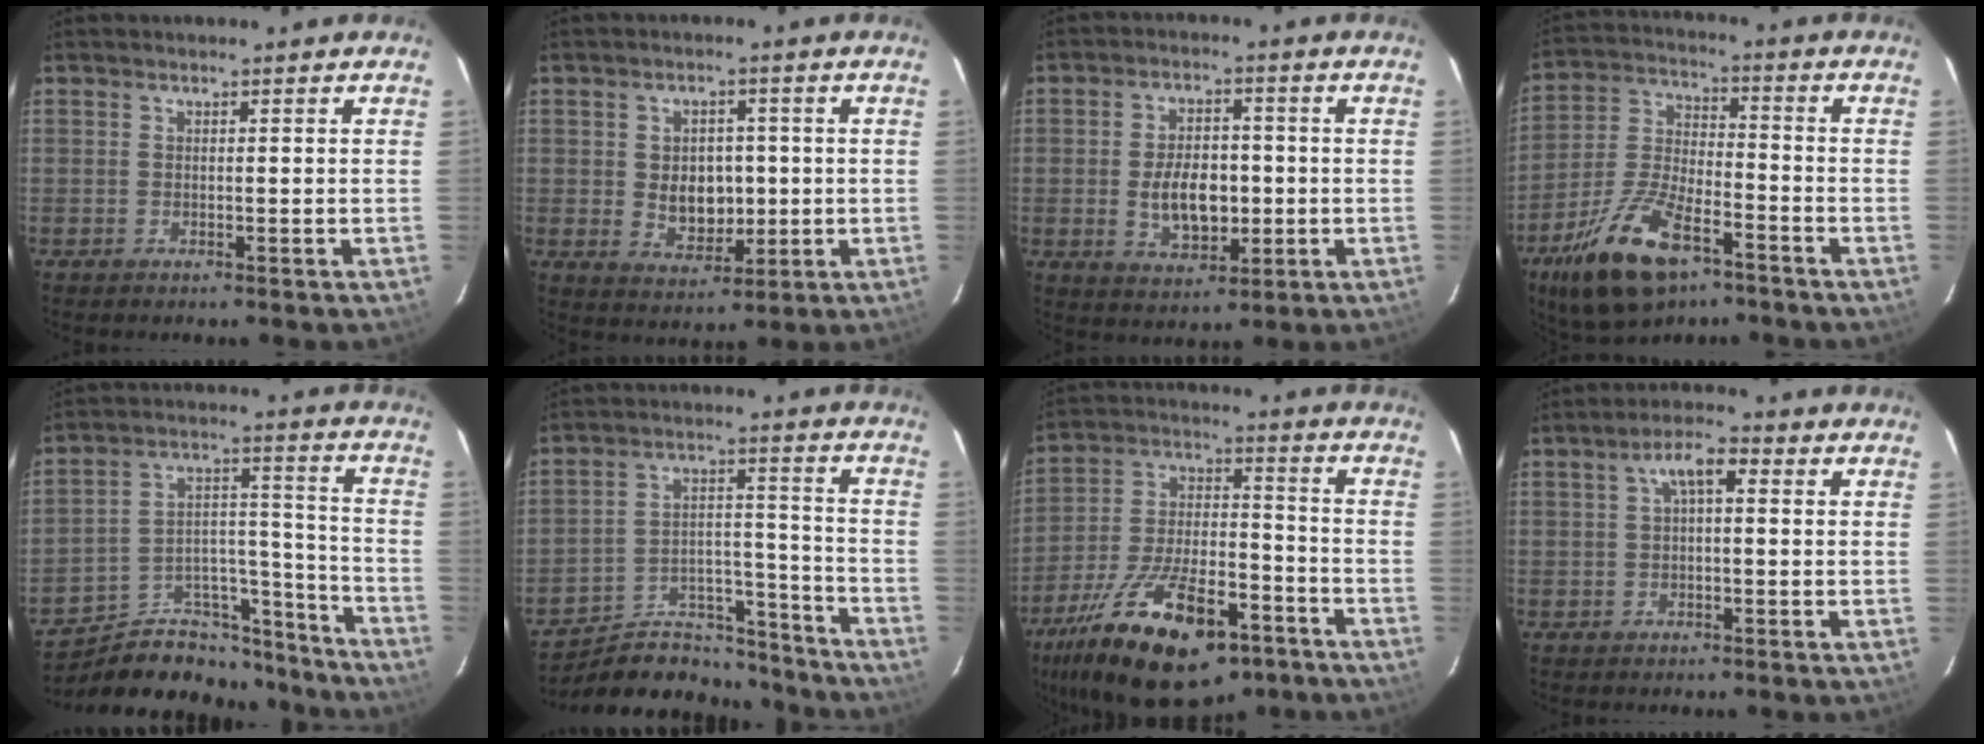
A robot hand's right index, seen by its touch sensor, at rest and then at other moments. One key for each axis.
{"total": 7.3, "fx": 0.0, "fy": 5.5, "fz": 4.8, "tx": -0.087, "ty": 0.003, "tz": 0.014}
{"total": 9.3, "fx": -1.1, "fy": 5.5, "fz": 7.4, "tx": -0.139, "ty": 0.005, "tz": -0.009}
{"total": 16.7, "fx": -9.9, "fy": 7.0, "fz": 11.5, "tx": -0.243, "ty": -0.018, "tz": -0.180}
{"total": 19.3, "fx": -16.5, "fy": 8.9, "fz": 4.3, "tx": -0.071, "ty": 0.081, "tz": -0.237}
{"total": 16.8, "fx": -15.2, "fy": 6.6, "fz": 2.9, "tx": -0.054, "ty": 0.056, "tz": -0.224}
{"total": 24.9, "fx": -15.4, "fy": 10.6, "fz": 16.5, "tx": -0.304, "ty": -0.017, "tz": -0.238}
{"total": 4.4, "fx": 0.7, "fy": 1.7, "fz": 4.0, "tx": -0.072, "ty": 0.017, "tz": 0.015}